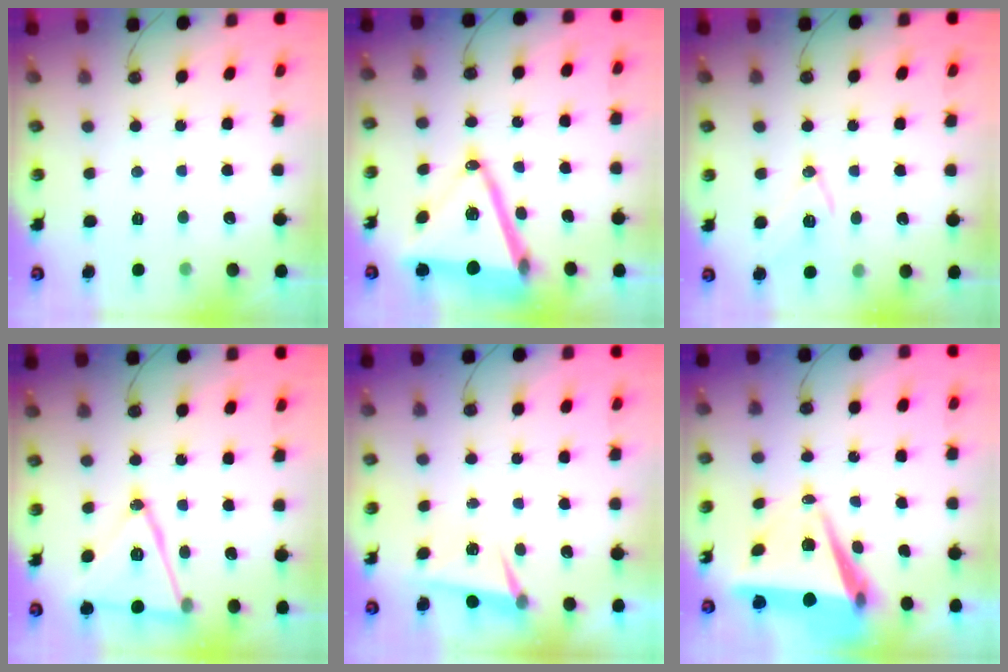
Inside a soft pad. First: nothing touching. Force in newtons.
{"total": 18.9, "press": 18.5, "slide": 3.8}
{"total": 12.2, "press": 11.7, "slide": 3.4}
{"total": 16.0, "press": 15.6, "slide": 3.6}
{"total": 4.4, "press": 3.4, "slide": 2.9}
{"total": 8.1, "press": 7.0, "slide": 4.0}